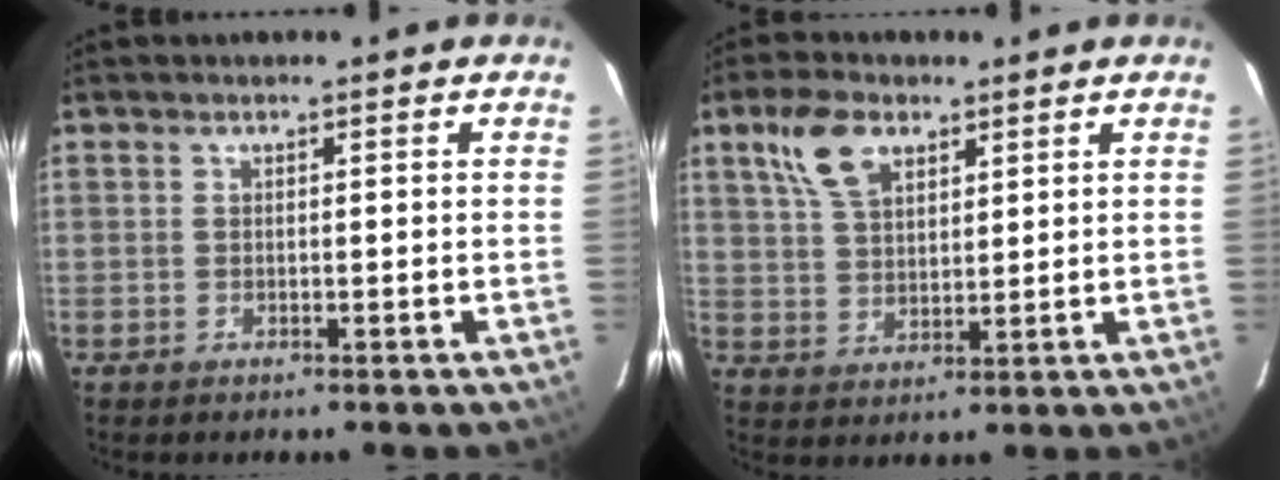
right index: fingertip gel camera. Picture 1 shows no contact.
{"total": 8.4, "force": [4.6, 4.5, 5.4], "torque": [-0.110, 0.020, 0.091]}